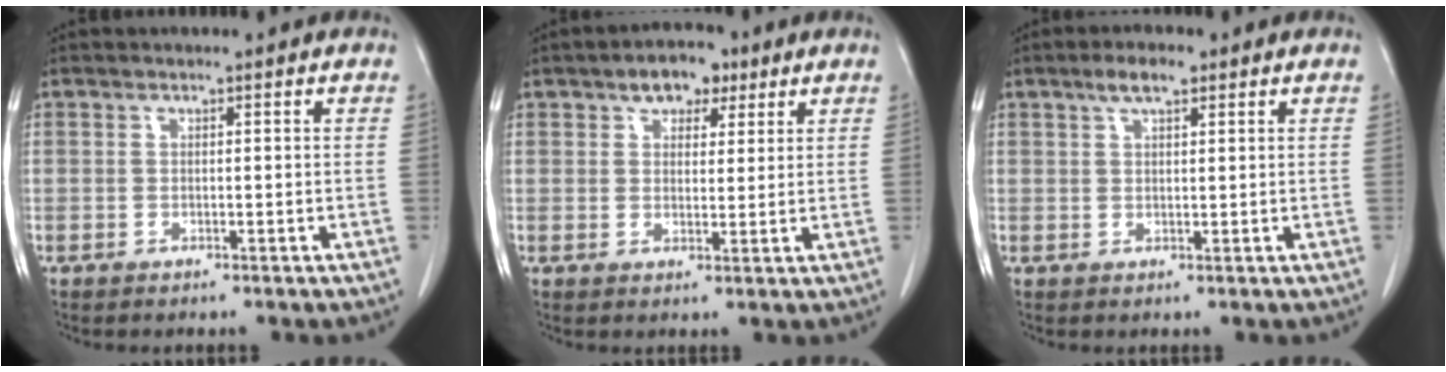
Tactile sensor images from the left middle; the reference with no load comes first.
{"total": 5.3, "force": [3.1, 3.1, 3.1], "torque": [-0.043, 0.016, 0.048]}
{"total": 3.4, "force": [2.2, 1.1, 2.4], "torque": [-0.049, 0.008, 0.038]}